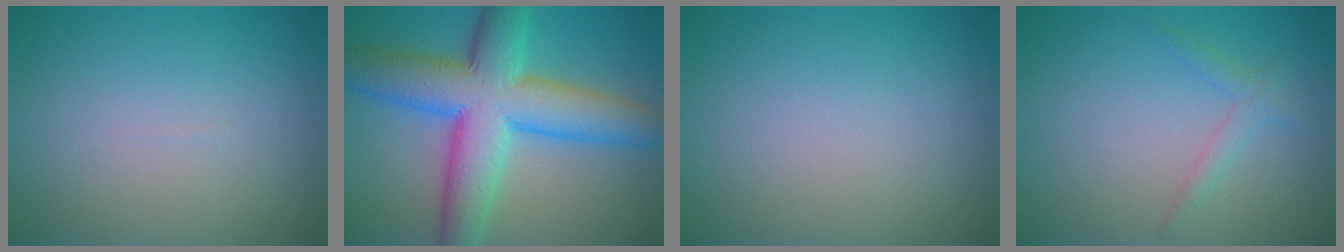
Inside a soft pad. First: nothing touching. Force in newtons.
{"total": 11.1, "press": 11.1, "slide": 0.1}
{"total": 0.0}
{"total": 1.4, "press": 1.4, "slide": 0.1}